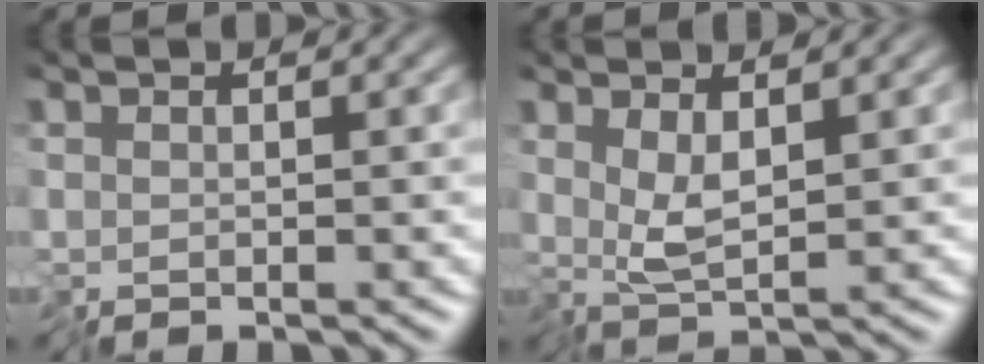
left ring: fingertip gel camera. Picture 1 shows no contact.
{"total": 1.9, "force": [0.7, 0.0, 1.8], "torque": [-0.043, -0.004, 0.016]}